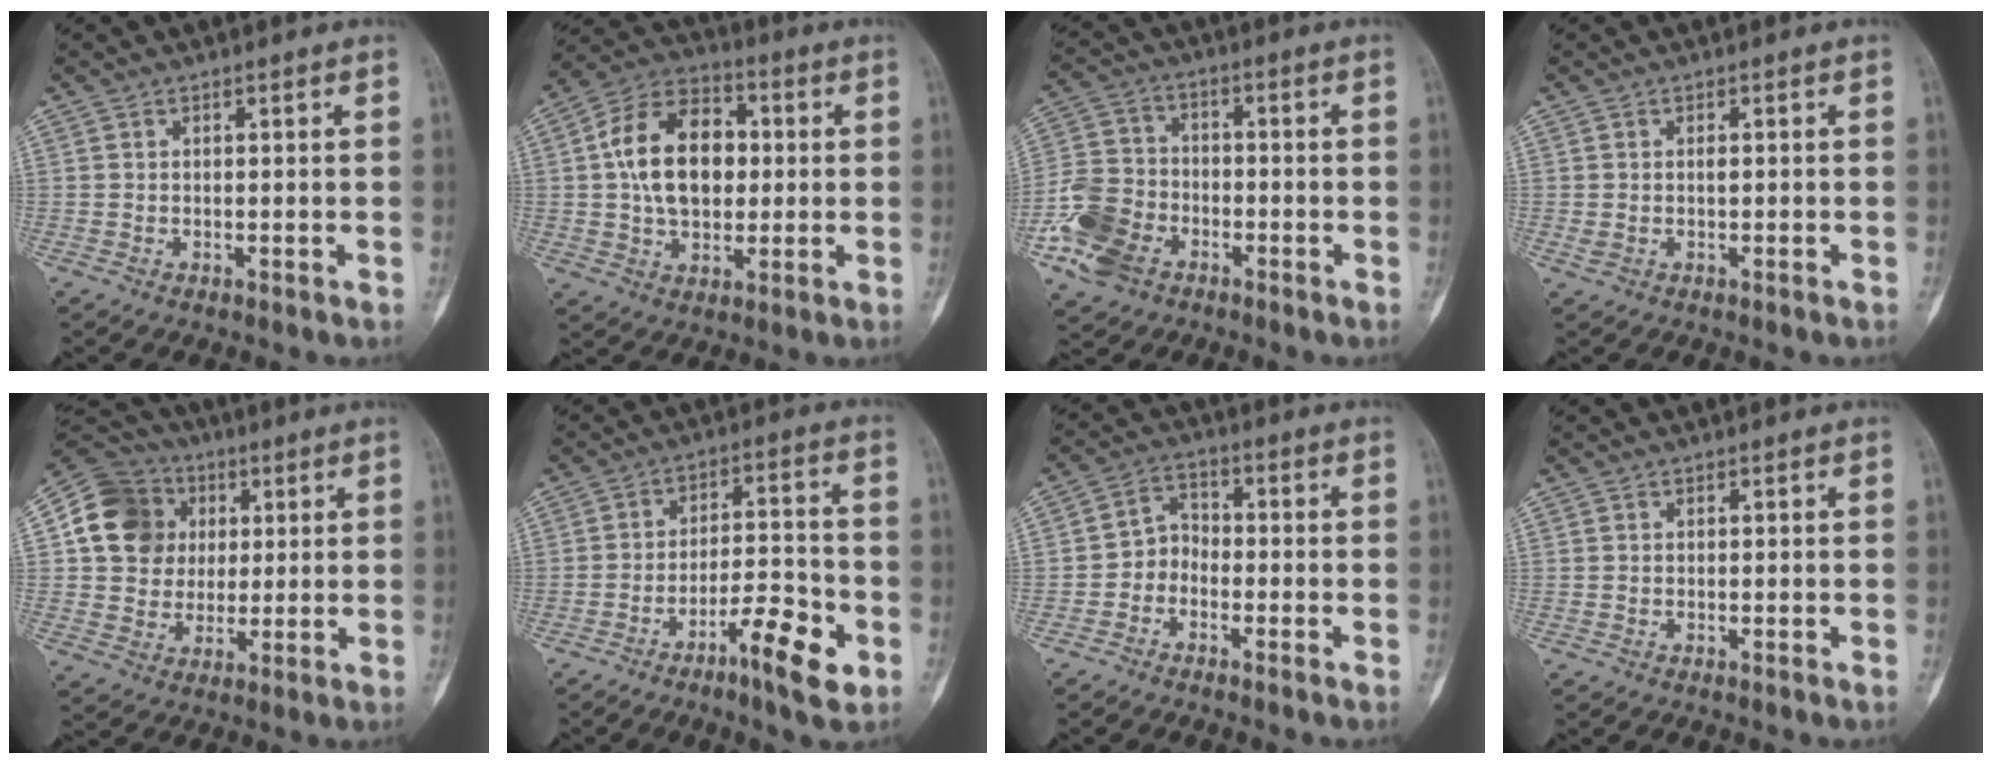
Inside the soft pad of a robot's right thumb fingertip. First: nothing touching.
{"total": 15.9, "force": [1.4, 10.7, 11.7], "torque": [-0.175, 0.021, 0.018]}
{"total": 11.5, "force": [-5.2, 8.4, 6.1], "torque": [-0.113, 0.022, -0.102]}
{"total": 1.7, "force": [-0.1, 0.9, 1.4], "torque": [-0.032, 0.005, 0.003]}
{"total": 14.5, "force": [3.1, 12.9, 5.7], "torque": [-0.080, 0.014, 0.054]}
{"total": 10.6, "force": [-5.3, 2.6, 8.8], "torque": [-0.141, 0.035, -0.084]}
{"total": 4.4, "force": [-2.2, 3.3, 1.8], "torque": [-0.016, 0.026, -0.052]}
{"total": 0.0}